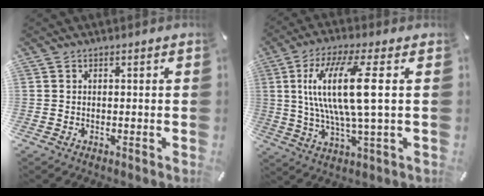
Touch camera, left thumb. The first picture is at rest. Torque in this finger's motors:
{"motor_torque": [0.03, 1.41, 2.33, -0.44, 0.66]}